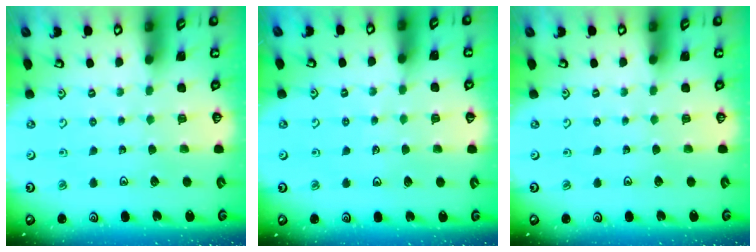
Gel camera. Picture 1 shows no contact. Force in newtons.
{"total": 3.8, "press": 3.7, "slide": 0.9}
{"total": 0.0}